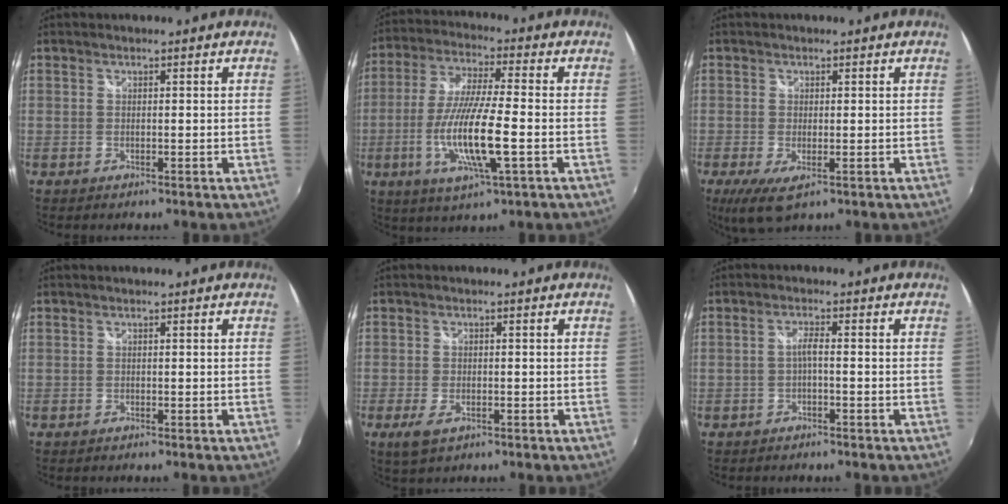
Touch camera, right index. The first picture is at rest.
{"total": 13.9, "force": [-3.7, 1.7, 13.3], "torque": [-0.267, -0.016, -0.068]}
{"total": 5.5, "force": [-1.8, 2.1, 4.8], "torque": [-0.094, -0.020, -0.027]}
{"total": 0.0}
{"total": 4.0, "force": [-2.0, 2.0, 2.9], "torque": [-0.066, -0.011, -0.035]}
{"total": 1.8, "force": [-0.7, 0.0, 1.6], "torque": [-0.031, 0.004, -0.014]}